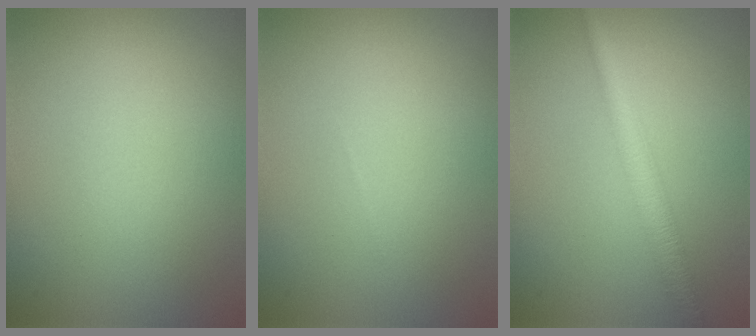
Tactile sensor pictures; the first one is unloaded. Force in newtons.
{"total": 0.0}
{"total": 2.9, "press": 2.9, "slide": 0.0}